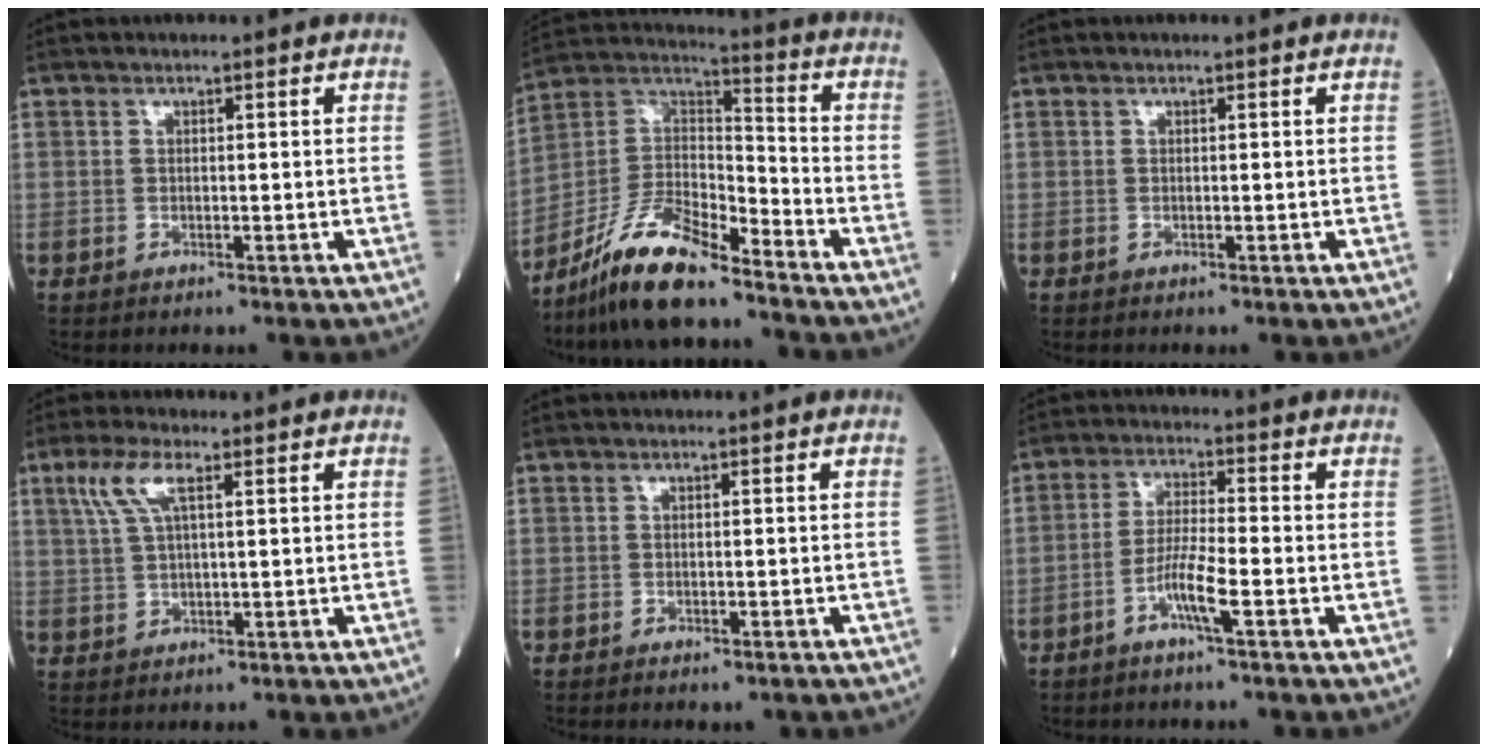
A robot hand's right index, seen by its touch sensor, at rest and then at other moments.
{"total": 13.1, "force": [-10.5, 2.4, 7.5], "torque": [-0.154, 0.009, -0.198]}
{"total": 0.0}
{"total": 5.2, "force": [2.4, 1.1, 4.4], "torque": [-0.105, 0.015, 0.053]}
{"total": 2.3, "force": [-1.9, 0.8, 1.0], "torque": [-0.012, -0.004, -0.020]}
{"total": 5.5, "force": [-2.6, -0.1, 4.8], "torque": [-0.100, 0.001, -0.053]}